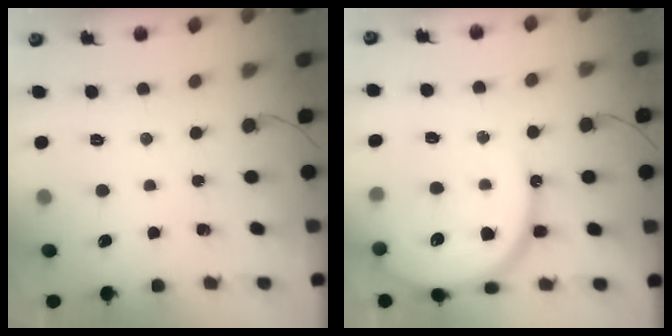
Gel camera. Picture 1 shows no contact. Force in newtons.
{"total": 16.0, "press": 16.0, "slide": 0.6}